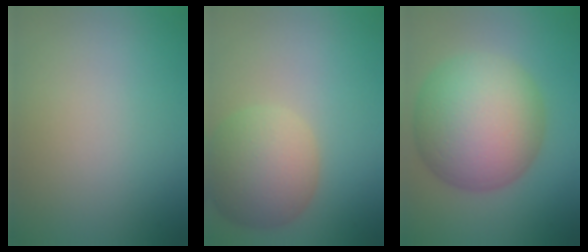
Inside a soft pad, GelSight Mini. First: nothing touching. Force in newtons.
{"total": 6.9, "press": 6.9, "slide": 0.5}
{"total": 12.2, "press": 12.2, "slide": 0.4}